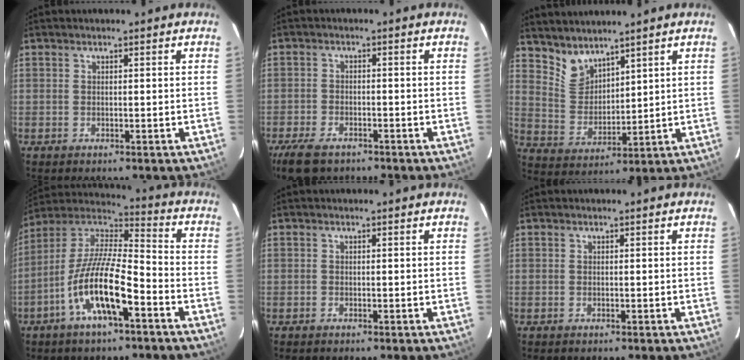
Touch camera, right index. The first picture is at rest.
{"total": 8.0, "force": [-5.8, 3.8, 4.0], "torque": [-0.110, -0.017, -0.108]}
{"total": 6.7, "force": [5.7, 2.8, 1.9], "torque": [-0.033, 0.001, 0.125]}
{"total": 15.3, "force": [-6.9, 3.9, 13.1], "torque": [-0.255, -0.009, -0.137]}
{"total": 0.0}
{"total": 0.0}